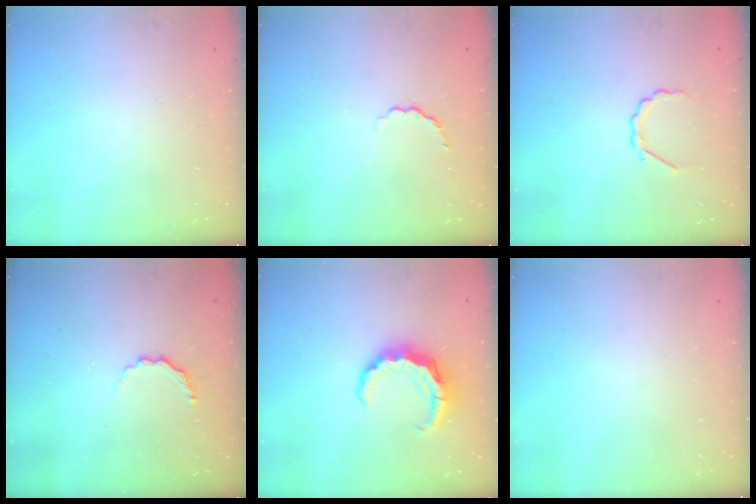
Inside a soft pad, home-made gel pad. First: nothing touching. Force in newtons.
{"total": 3.0, "press": 2.9, "slide": 1.0}
{"total": 3.5, "press": 3.3, "slide": 1.3}
{"total": 4.7, "press": 4.6, "slide": 1.1}
{"total": 8.0, "press": 7.9, "slide": 1.0}
{"total": 0.0}